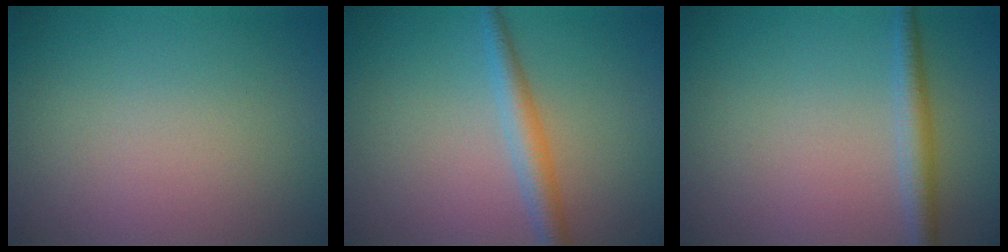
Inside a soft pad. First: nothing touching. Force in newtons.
{"total": 2.7, "press": 2.6, "slide": 0.1}
{"total": 2.3, "press": 2.3, "slide": 0.1}